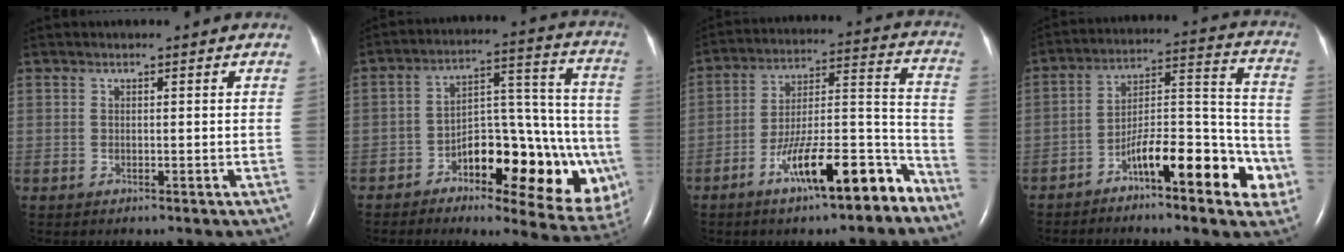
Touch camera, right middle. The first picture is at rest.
{"total": 19.4, "force": [-6.9, 7.0, 16.7], "torque": [-0.172, 0.035, -0.085]}
{"total": 15.1, "force": [-9.8, 3.0, 11.1], "torque": [-0.175, 0.019, -0.157]}
{"total": 14.6, "force": [-7.2, 3.6, 12.1], "torque": [-0.173, 0.030, -0.109]}